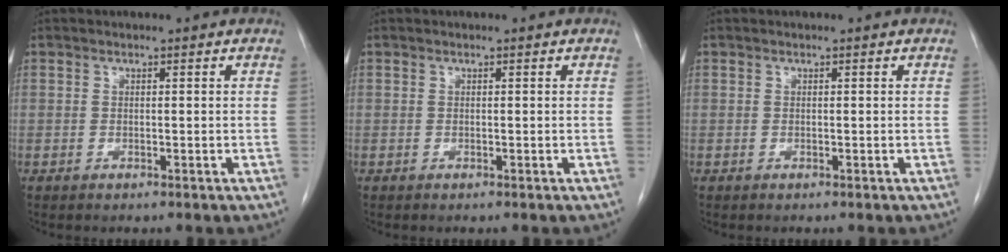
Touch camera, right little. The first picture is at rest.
{"total": 0.0}
{"total": 0.0}